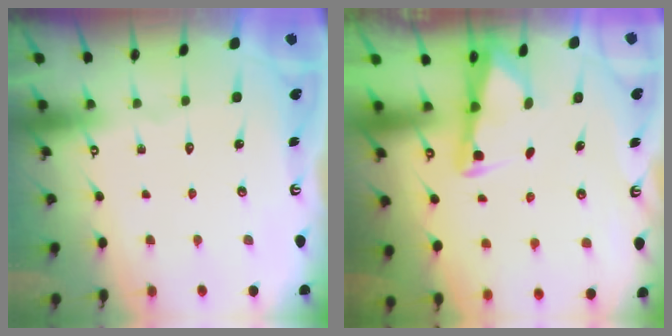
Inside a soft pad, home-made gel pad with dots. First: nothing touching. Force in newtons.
{"total": 2.5, "press": 2.5, "slide": 0.2}